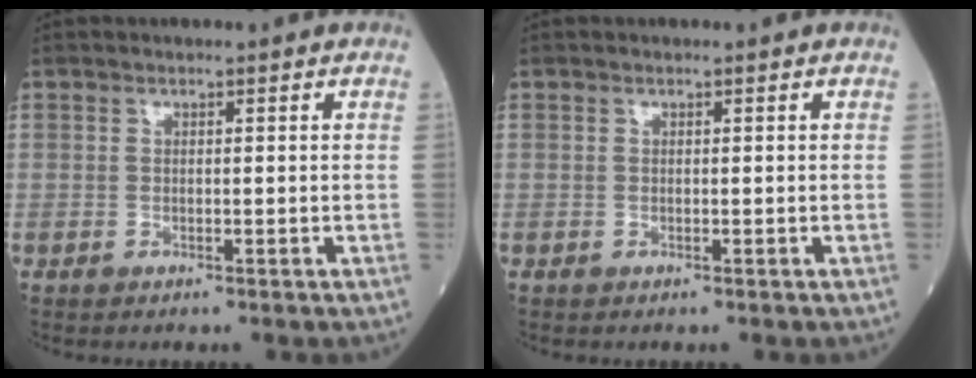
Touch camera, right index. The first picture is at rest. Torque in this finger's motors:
{"motor_torque": [0.00, 0.00, 0.00, -0.01]}